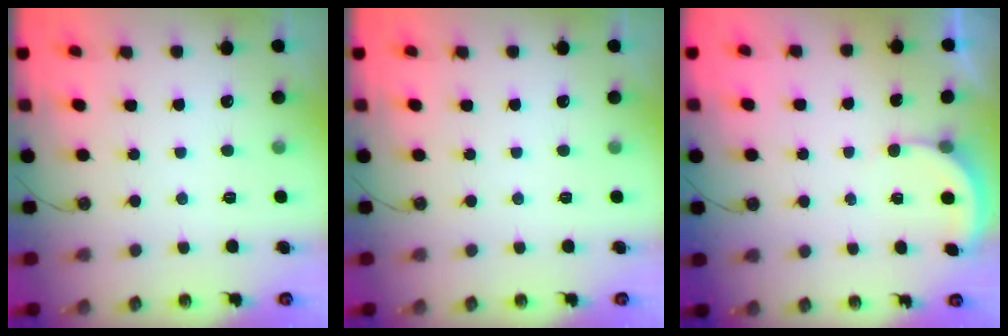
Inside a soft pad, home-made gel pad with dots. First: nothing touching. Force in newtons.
{"total": 0.0}
{"total": 1.6, "press": 1.6, "slide": 0.3}